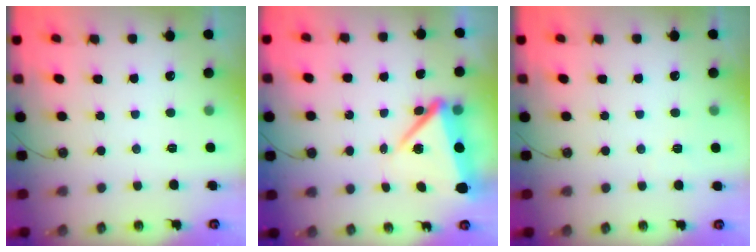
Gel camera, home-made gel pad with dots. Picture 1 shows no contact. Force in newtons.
{"total": 7.7, "press": 7.6, "slide": 0.9}
{"total": 2.7, "press": 1.7, "slide": 2.1}